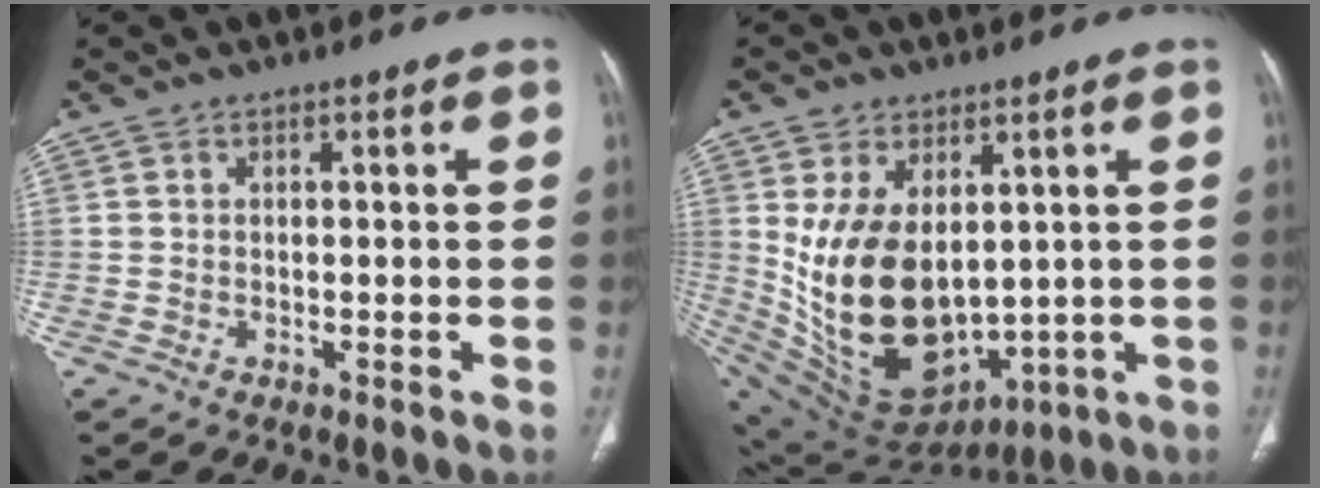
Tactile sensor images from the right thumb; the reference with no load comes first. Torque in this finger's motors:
{"motor_torque": [-0.46, 2.19, 2.10, 0.59, 0.61]}